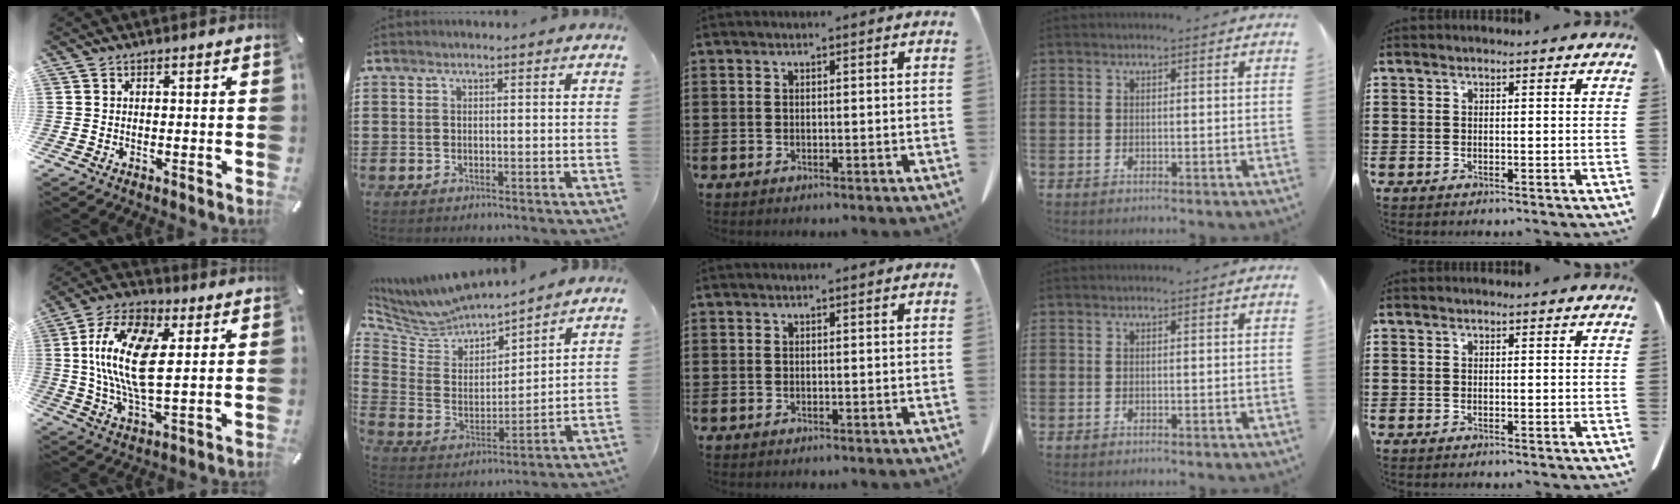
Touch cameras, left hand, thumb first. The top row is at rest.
{"thumb": {"total": 16.9, "force": [3.7, 8.2, 14.3], "torque": [-0.317, -0.003, 0.064]}, "index": {"total": 6.7, "force": [6.5, 1.5, 0.5], "torque": [-0.055, -0.052, 0.112]}}